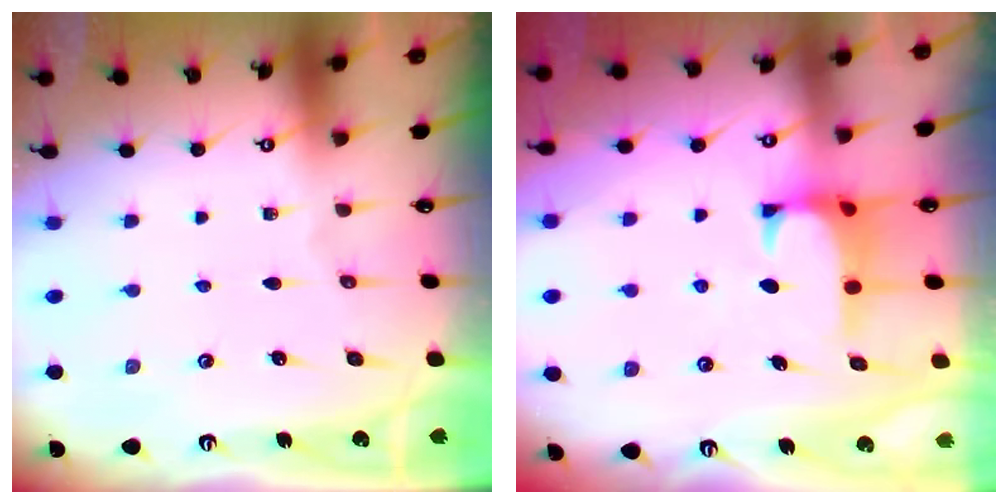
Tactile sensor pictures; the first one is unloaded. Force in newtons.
{"total": 0.8, "press": 0.1, "slide": 0.8}